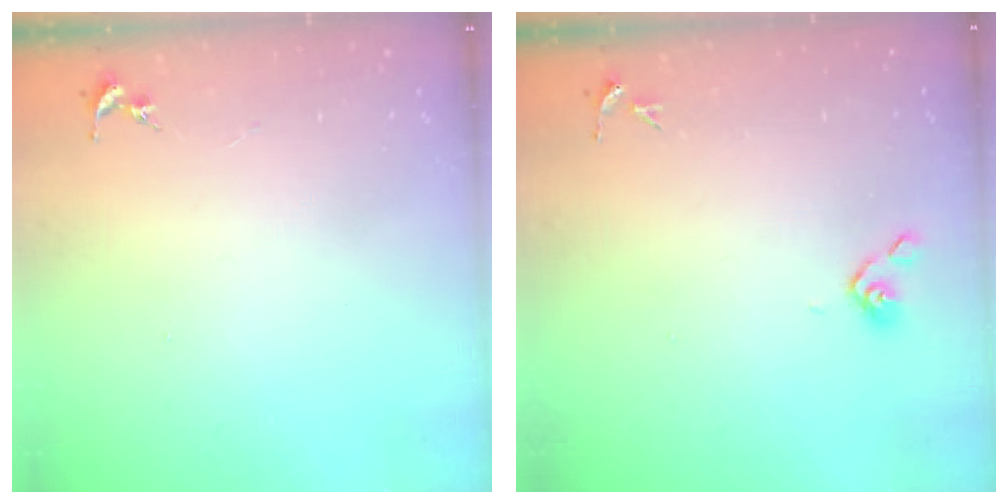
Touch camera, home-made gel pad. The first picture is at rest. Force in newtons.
{"total": 4.3, "press": 4.1, "slide": 1.3}